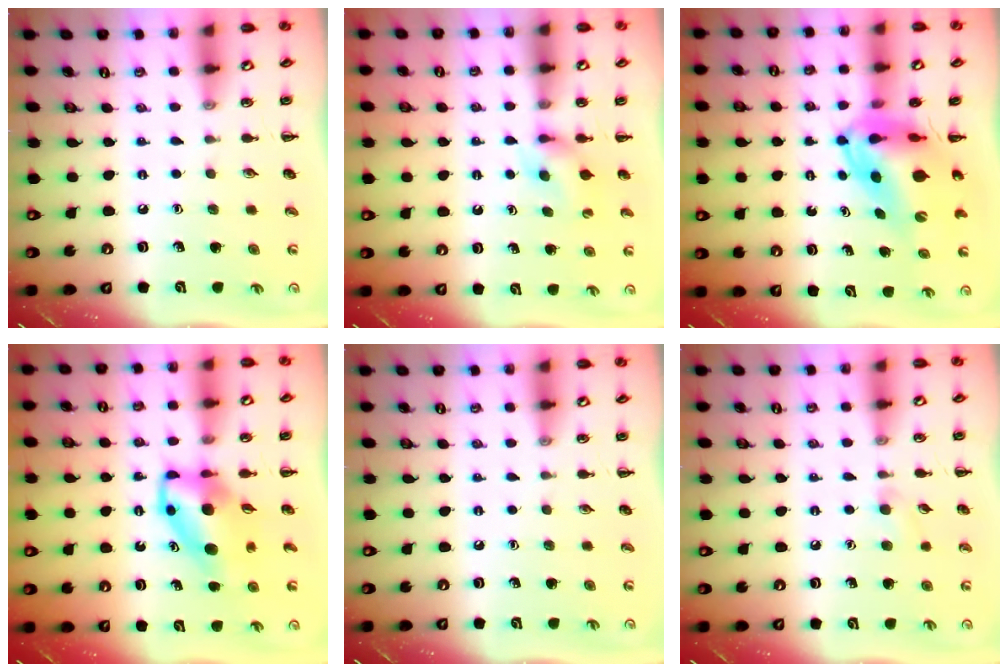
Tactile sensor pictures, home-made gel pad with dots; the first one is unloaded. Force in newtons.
{"total": 6.3, "press": 6.2, "slide": 1.4}
{"total": 9.1, "press": 8.8, "slide": 2.5}
{"total": 6.9, "press": 6.7, "slide": 1.7}
{"total": 0.0}
{"total": 4.4, "press": 3.9, "slide": 1.9}